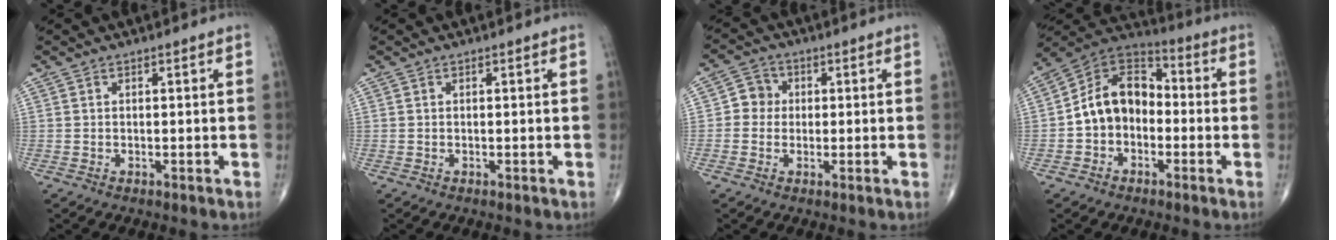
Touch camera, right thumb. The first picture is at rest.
{"total": 0.0}
{"total": 4.0, "force": [0.1, 3.8, 1.3], "torque": [0.003, 0.010, -0.009]}
{"total": 12.3, "force": [-1.8, 9.2, 8.0], "torque": [-0.113, 0.044, -0.049]}